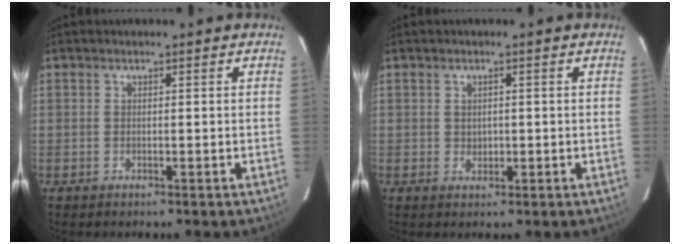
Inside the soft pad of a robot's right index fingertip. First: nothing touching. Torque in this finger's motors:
{"motor_torque": [-0.06, 0.08, -0.02, 0.00]}